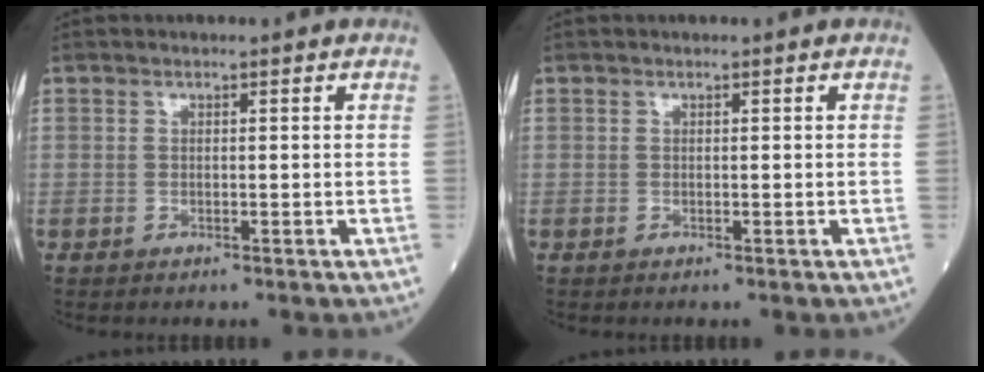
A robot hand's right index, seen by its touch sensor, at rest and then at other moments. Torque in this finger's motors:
{"motor_torque": [0.04, -0.03, 0.06, 0.01]}